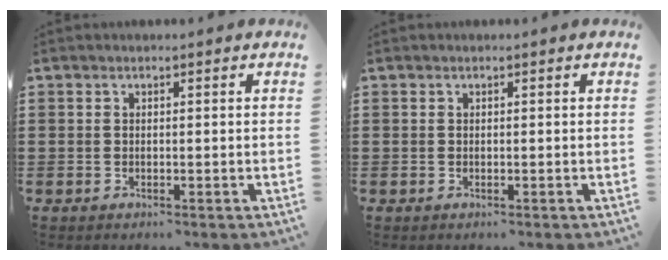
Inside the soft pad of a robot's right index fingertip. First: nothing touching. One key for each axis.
{"total": 0.0}